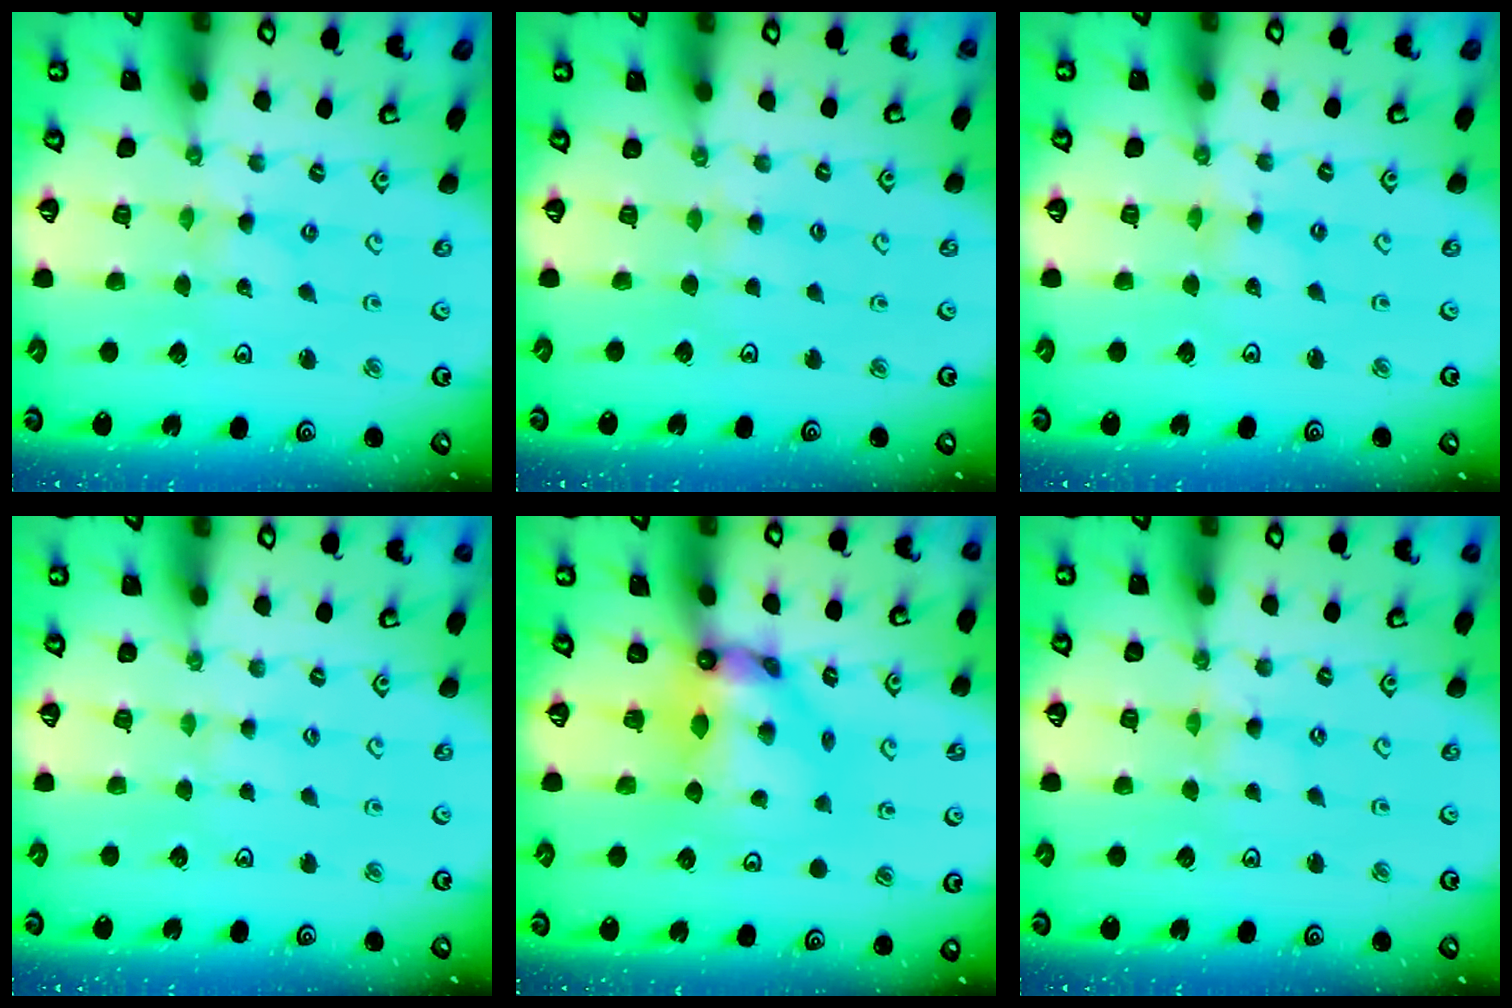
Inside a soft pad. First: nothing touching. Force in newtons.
{"total": 2.9, "press": 2.9, "slide": 0.4}
{"total": 1.4, "press": 1.4, "slide": 0.2}
{"total": 1.7, "press": 1.7, "slide": 0.3}
{"total": 8.5, "press": 8.5, "slide": 0.6}
{"total": 0.0}